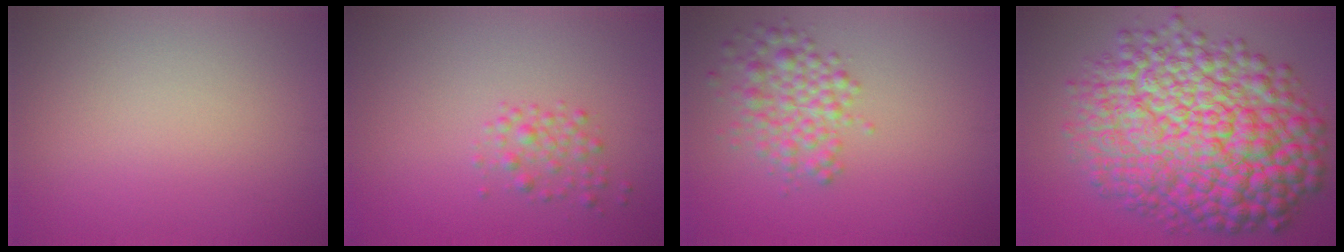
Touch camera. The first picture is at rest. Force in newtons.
{"total": 1.7, "press": 1.7, "slide": 0.1}
{"total": 3.6, "press": 3.6, "slide": 0.1}
{"total": 15.5, "press": 15.5, "slide": 0.1}